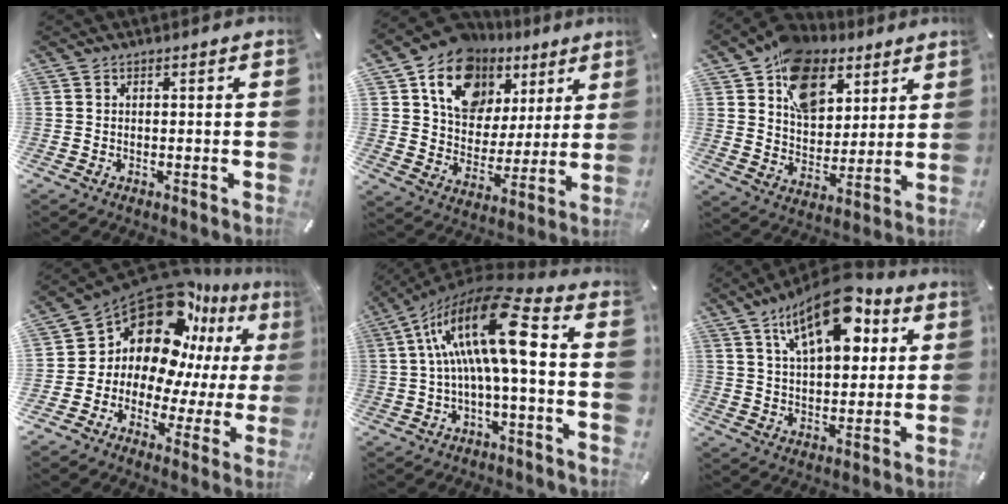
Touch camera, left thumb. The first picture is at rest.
{"total": 14.8, "force": [7.8, 11.4, 5.2], "torque": [-0.088, -0.042, 0.147]}
{"total": 15.3, "force": [8.6, 10.8, 6.6], "torque": [-0.121, -0.048, 0.162]}
{"total": 16.5, "force": [10.0, 10.8, 7.4], "torque": [-0.157, -0.106, 0.175]}
{"total": 20.1, "force": [2.9, 6.7, 18.7], "torque": [-0.348, -0.002, 0.044]}
{"total": 17.6, "force": [8.9, 8.7, 12.5], "torque": [-0.190, -0.031, 0.149]}